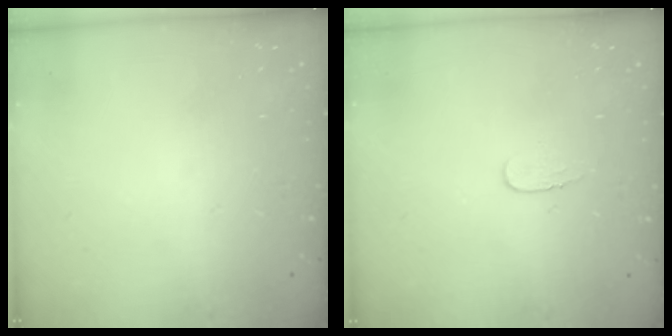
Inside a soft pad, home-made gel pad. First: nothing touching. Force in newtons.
{"total": 3.9, "press": 3.9, "slide": 0.4}